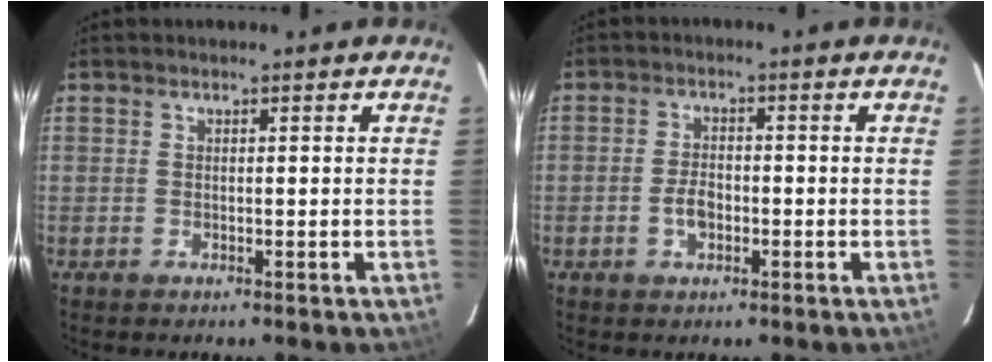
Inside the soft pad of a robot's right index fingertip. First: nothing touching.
{"total": 3.6, "force": [-1.2, 2.3, 2.5], "torque": [-0.051, 0.003, -0.019]}